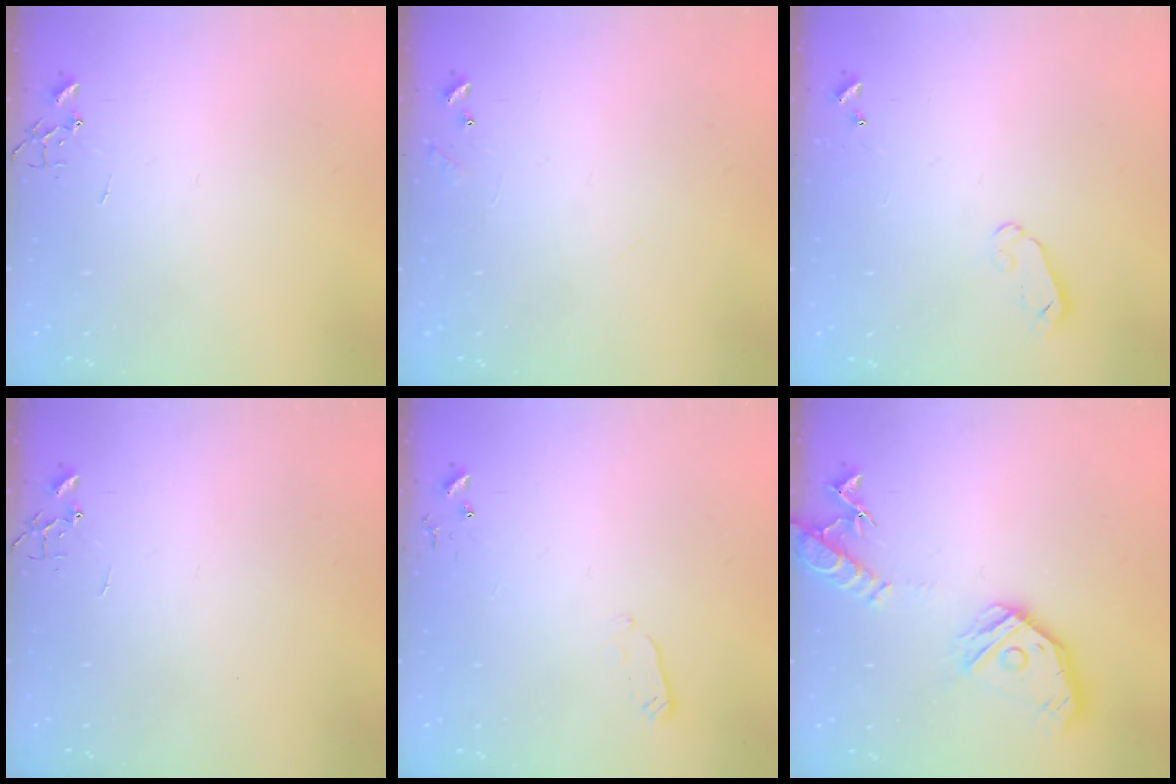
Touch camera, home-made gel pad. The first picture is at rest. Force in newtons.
{"total": 6.9, "press": 6.9, "slide": 0.4}
{"total": 4.0, "press": 4.0, "slide": 0.4}
{"total": 0.0}
{"total": 2.7, "press": 2.6, "slide": 0.4}
{"total": 17.1, "press": 16.9, "slide": 2.2}